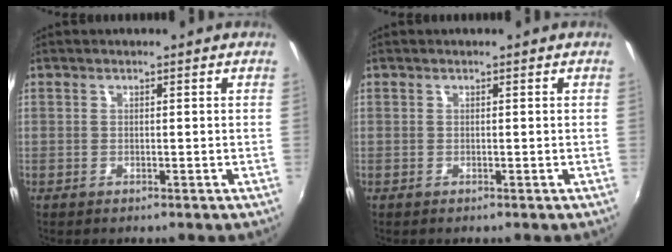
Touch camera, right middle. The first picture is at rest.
{"total": 0.0}